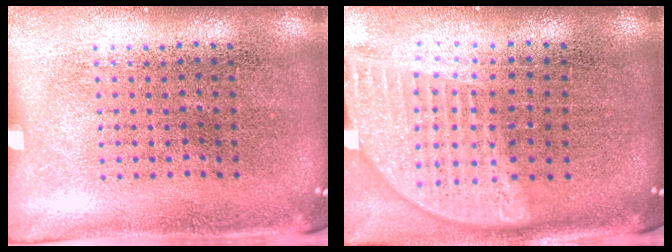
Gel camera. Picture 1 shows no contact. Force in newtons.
{"total": 2.0, "press": 1.6, "slide": 1.2}